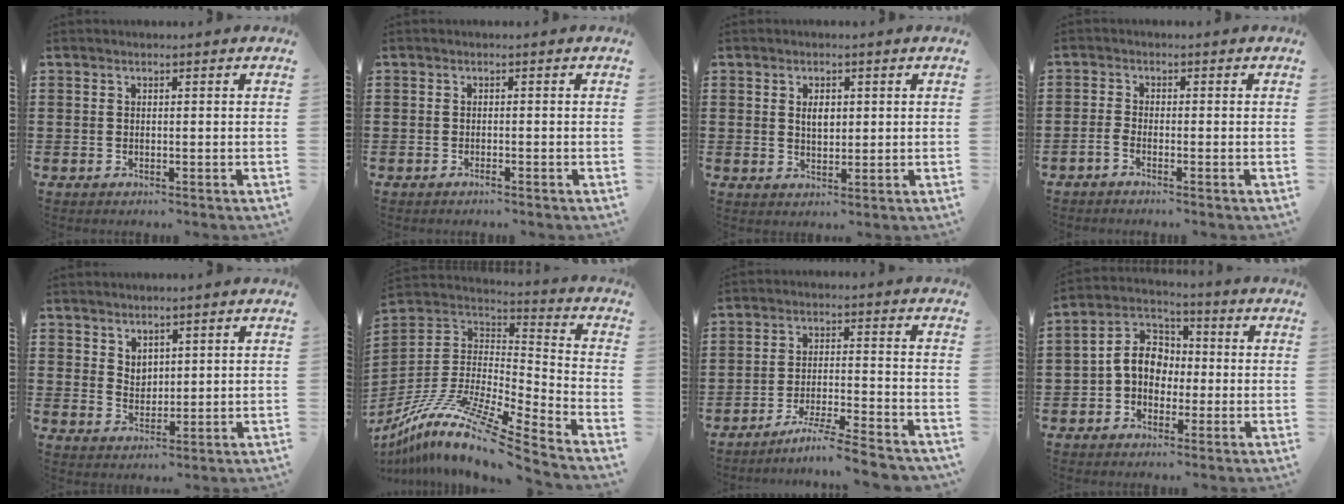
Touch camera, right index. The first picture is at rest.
{"total": 0.6, "force": [-0.5, 0.0, 0.3], "torque": [-0.008, -0.005, -0.009]}
{"total": 2.6, "force": [0.7, 1.4, 2.1], "torque": [-0.036, 0.001, 0.011]}
{"total": 1.2, "force": [-1.0, 0.2, 0.6], "torque": [-0.013, -0.001, -0.018]}
{"total": 2.9, "force": [2.4, 1.6, 0.3], "torque": [-0.011, 0.003, 0.046]}
{"total": 12.4, "force": [-9.3, 1.2, 8.1], "torque": [-0.173, -0.005, -0.183]}
{"total": 6.3, "force": [-5.7, -0.7, 2.7], "torque": [-0.058, -0.015, -0.112]}
{"total": 7.4, "force": [-0.5, 5.9, 4.5], "torque": [-0.111, 0.014, -0.014]}